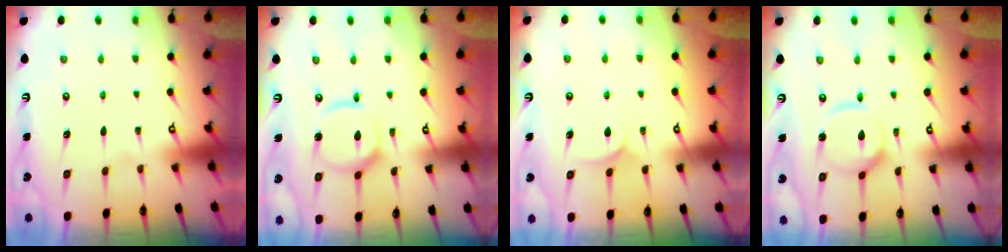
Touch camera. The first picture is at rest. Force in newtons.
{"total": 12.4, "press": 12.3, "slide": 1.5}
{"total": 5.4, "press": 5.4, "slide": 0.6}
{"total": 11.0, "press": 10.9, "slide": 1.2}